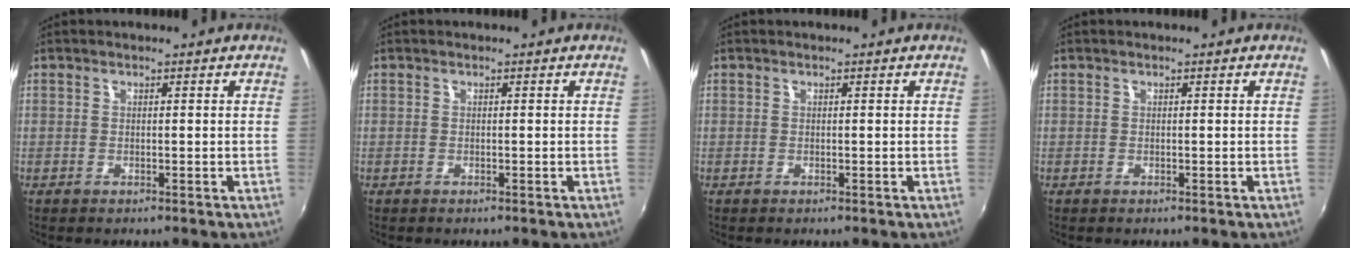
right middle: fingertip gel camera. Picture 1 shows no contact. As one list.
[{"total": 0.0}, {"total": 0.0}, {"total": 0.0}]